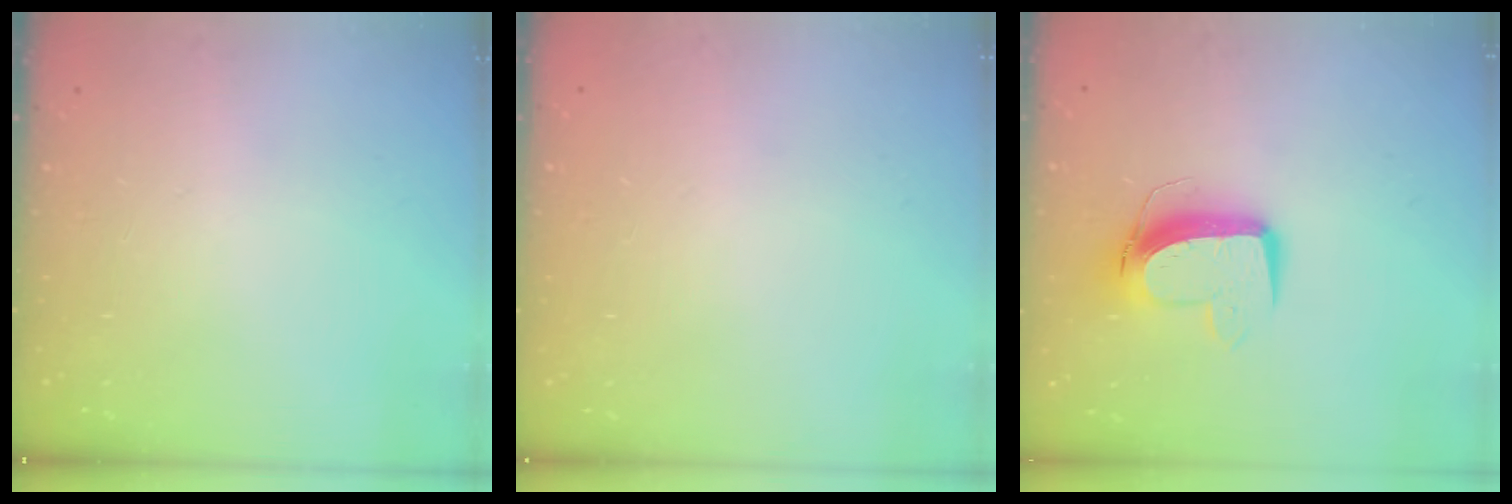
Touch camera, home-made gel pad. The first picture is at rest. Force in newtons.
{"total": 0.5, "press": 0.5, "slide": 0.1}
{"total": 11.1, "press": 11.0, "slide": 1.0}